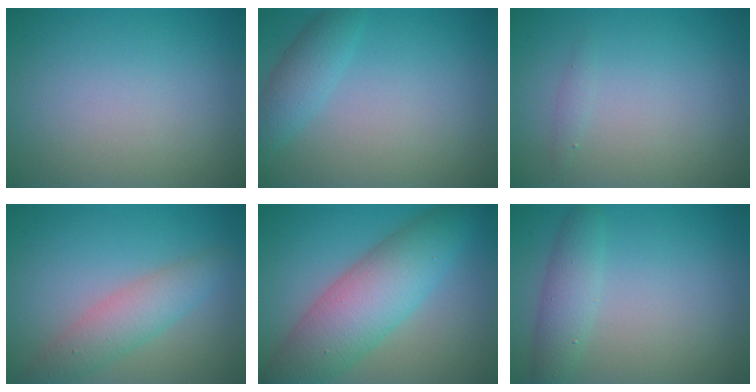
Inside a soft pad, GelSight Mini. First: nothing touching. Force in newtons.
{"total": 2.6, "press": 2.6, "slide": 0.1}
{"total": 0.6, "press": 0.6, "slide": 0.0}
{"total": 3.6, "press": 3.6, "slide": 0.2}
{"total": 8.1, "press": 8.1, "slide": 0.1}
{"total": 2.7, "press": 2.7, "slide": 0.1}